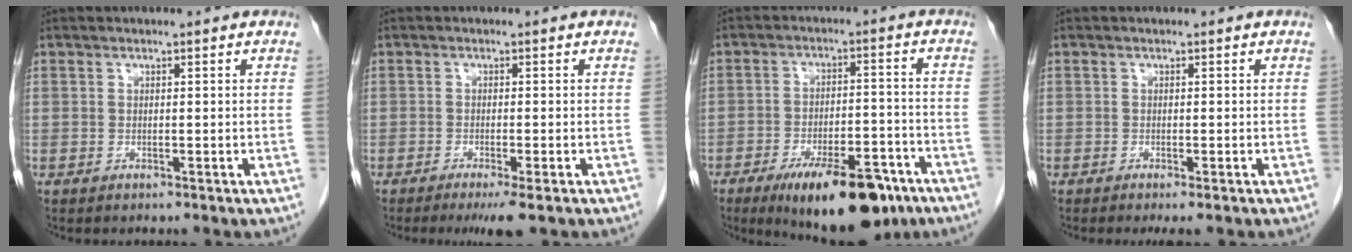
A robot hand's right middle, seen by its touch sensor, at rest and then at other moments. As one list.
[{"total": 3.8, "force": [-2.4, 0.2, 3.0], "torque": [-0.043, -0.012, -0.037]}, {"total": 15.6, "force": [-10.1, 4.9, 10.8], "torque": [-0.138, -0.001, -0.151]}, {"total": 1.6, "force": [-1.1, 0.1, 1.1], "torque": [-0.017, -0.007, -0.016]}]